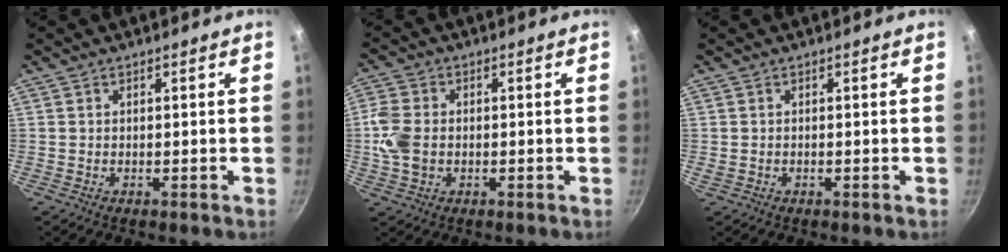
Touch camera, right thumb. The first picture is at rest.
{"total": 7.1, "force": [-0.5, 5.2, 4.7], "torque": [-0.096, 0.004, -0.016]}
{"total": 0.0}